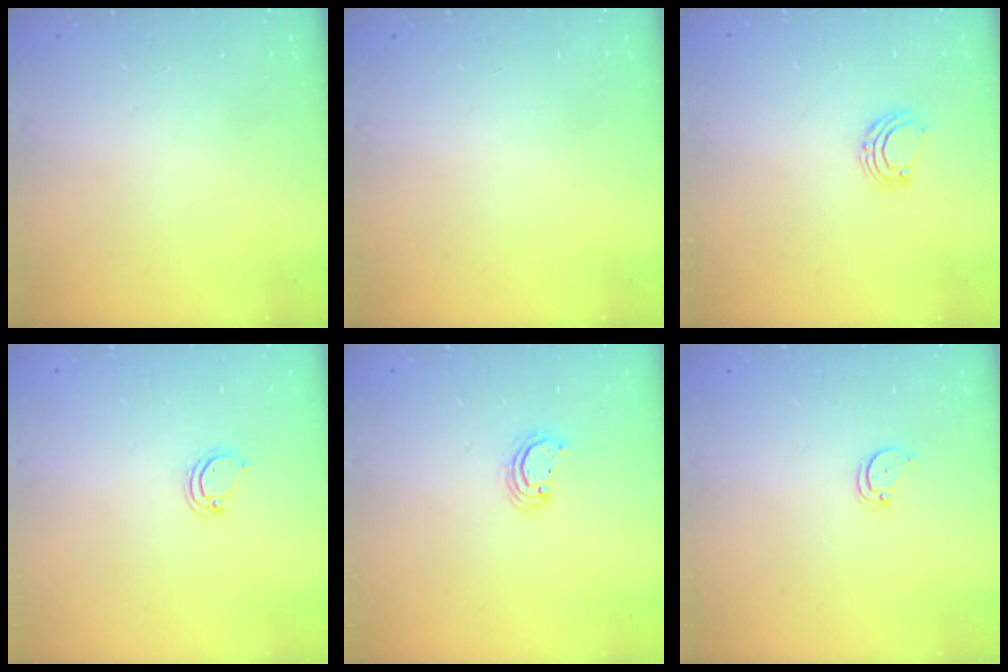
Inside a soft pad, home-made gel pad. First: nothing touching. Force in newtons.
{"total": 0.0}
{"total": 6.6, "press": 6.5, "slide": 0.7}
{"total": 3.6, "press": 3.6, "slide": 0.5}
{"total": 2.2, "press": 2.2, "slide": 0.2}
{"total": 2.6, "press": 2.6, "slide": 0.1}